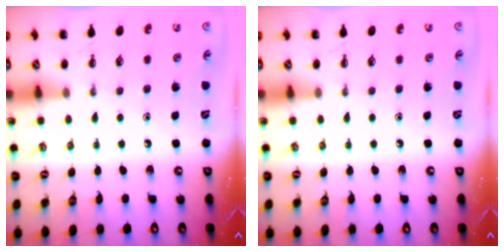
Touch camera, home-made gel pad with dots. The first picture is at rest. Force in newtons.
{"total": 0.0}